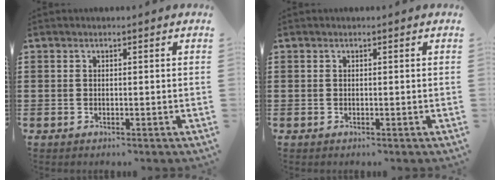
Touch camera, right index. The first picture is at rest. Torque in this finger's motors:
{"motor_torque": [0.00, 0.00, 0.00, -0.01]}